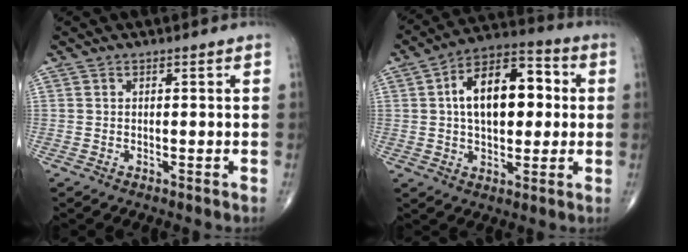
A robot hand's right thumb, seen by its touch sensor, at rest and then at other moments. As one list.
[{"total": 16.0, "force": [2.1, 9.0, 13.0], "torque": [-0.185, 0.026, 0.027]}]